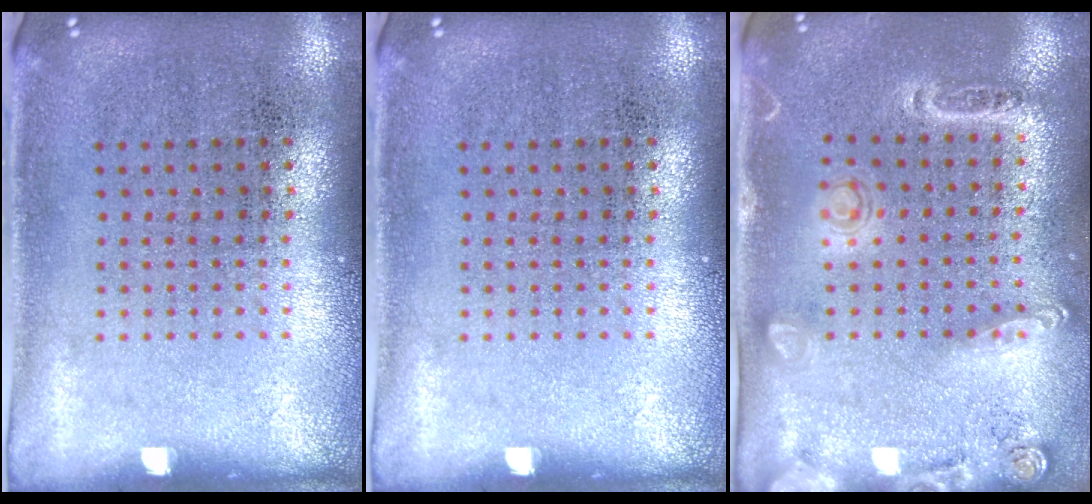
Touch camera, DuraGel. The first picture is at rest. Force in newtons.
{"total": 0.0}
{"total": 1.6, "press": 1.4, "slide": 0.8}